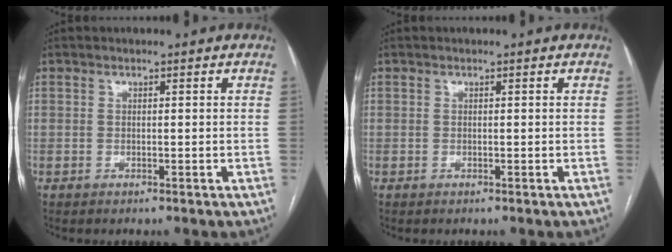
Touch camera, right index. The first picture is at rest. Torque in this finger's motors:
{"motor_torque": [0.00, 0.00, 0.01, 0.00]}